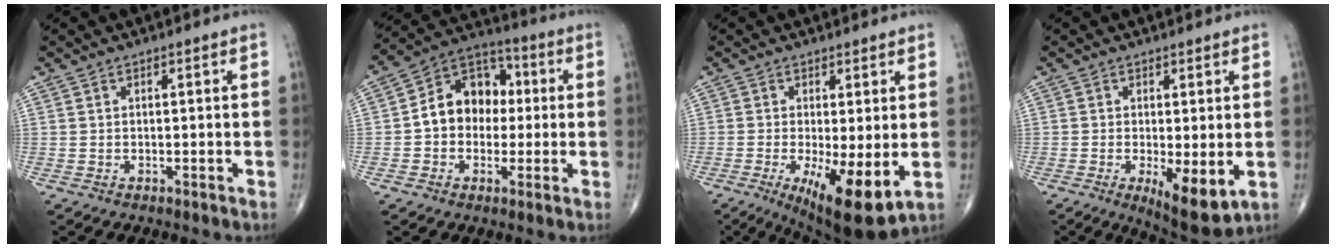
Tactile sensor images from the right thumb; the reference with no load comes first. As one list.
[{"total": 12.6, "force": [0.3, 9.8, 7.9], "torque": [-0.090, 0.036, -0.007]}, {"total": 12.0, "force": [-2.7, 3.5, 11.1], "torque": [-0.179, -0.026, -0.032]}, {"total": 8.4, "force": [-1.9, 2.8, 7.7], "torque": [-0.116, -0.025, -0.023]}]